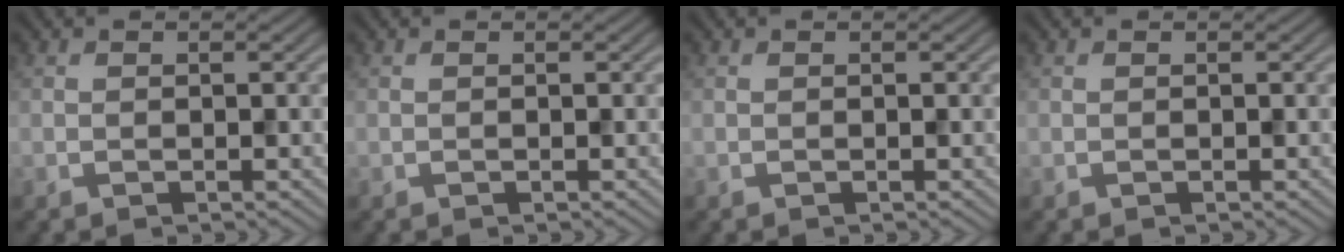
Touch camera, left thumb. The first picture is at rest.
{"total": 0.0}
{"total": 0.0}
{"total": 0.0}